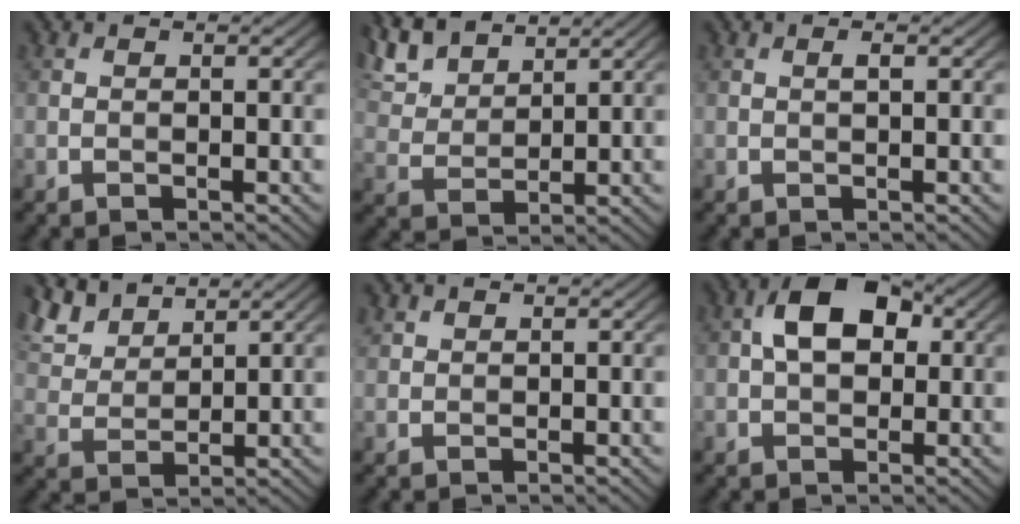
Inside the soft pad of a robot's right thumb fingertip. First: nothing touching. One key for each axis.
{"total": 8.4, "fx": 6.4, "fy": 3.4, "fz": 4.2, "tx": -0.121, "ty": 0.018, "tz": 0.131}
{"total": 0.6, "fx": 0.2, "fy": 0.1, "fz": 0.6, "tx": -0.012, "ty": 0.003, "tz": 0.003}
{"total": 6.8, "fx": 5.5, "fy": 2.7, "fz": 3.0, "tx": -0.083, "ty": 0.012, "tz": 0.114}
{"total": 1.2, "fx": 1.0, "fy": 0.6, "fz": 0.3, "tx": -0.009, "ty": 0.002, "tz": 0.026}
{"total": 7.0, "fx": 1.3, "fy": 4.4, "fz": 5.3, "tx": -0.092, "ty": 0.014, "tz": 0.013}